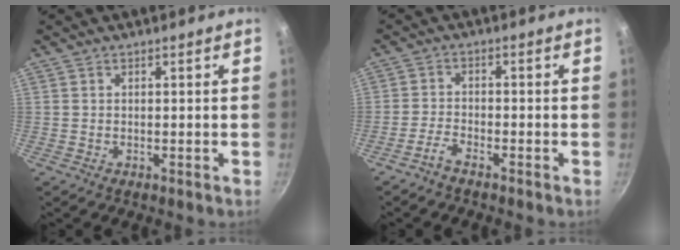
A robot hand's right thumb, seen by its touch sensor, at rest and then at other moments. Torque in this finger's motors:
{"motor_torque": [-0.11, 0.14, -0.23, -0.26, -0.02]}